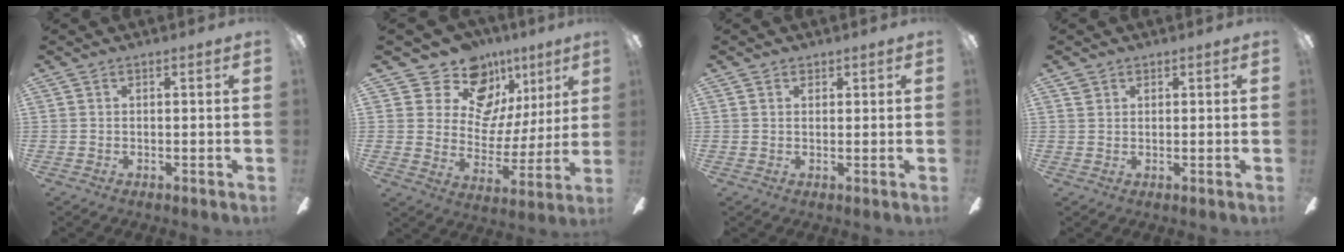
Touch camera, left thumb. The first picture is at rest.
{"total": 16.3, "force": [10.7, 10.8, 5.8], "torque": [-0.098, -0.066, 0.198]}
{"total": 1.5, "force": [0.9, 1.0, 0.5], "torque": [-0.002, 0.000, 0.015]}
{"total": 1.5, "force": [1.1, 1.0, 0.2], "torque": [0.004, -0.002, 0.018]}